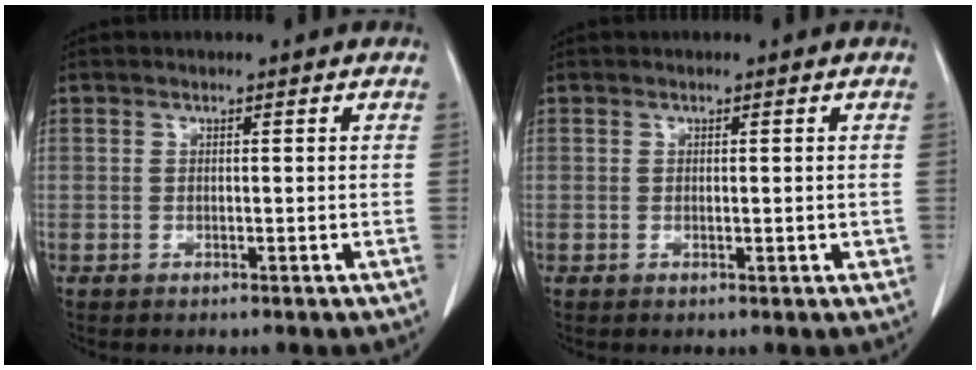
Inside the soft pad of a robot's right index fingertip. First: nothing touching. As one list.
[{"total": 1.1, "force": [-0.1, 0.4, 1.0], "torque": [-0.013, -0.002, 0.002]}]